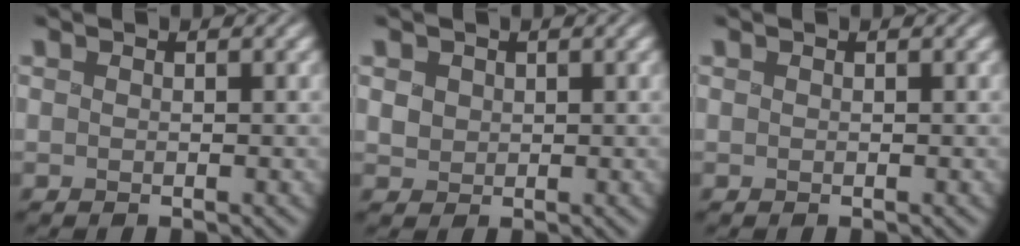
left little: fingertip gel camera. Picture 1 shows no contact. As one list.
[{"total": 1.2, "force": [0.2, 1.1, 0.5], "torque": [-0.011, -0.002, 0.004]}, {"total": 0.0}]